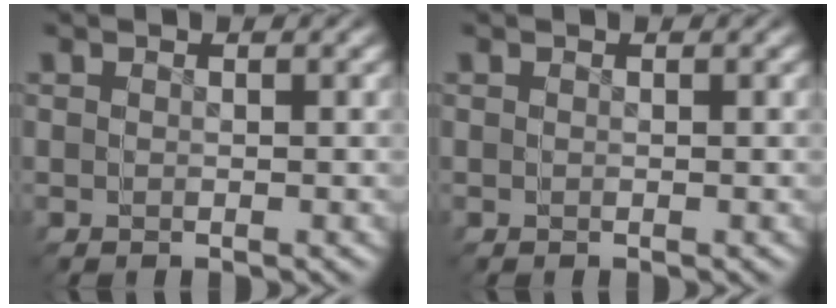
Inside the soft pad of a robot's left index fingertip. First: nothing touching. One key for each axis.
{"total": 0.0}